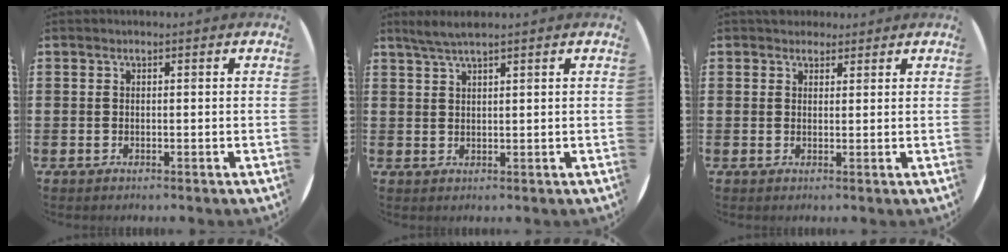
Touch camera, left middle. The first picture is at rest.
{"total": 2.4, "force": [2.0, 0.0, 1.4], "torque": [-0.029, 0.003, 0.036]}
{"total": 2.0, "force": [1.8, 0.9, 0.0], "torque": [0.005, 0.003, 0.034]}